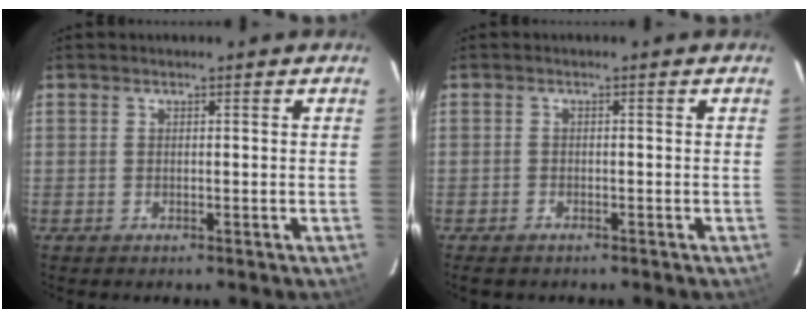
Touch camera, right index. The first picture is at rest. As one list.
[{"total": 2.1, "force": [-1.7, 1.2, 0.5], "torque": [-0.019, -0.001, -0.030]}]